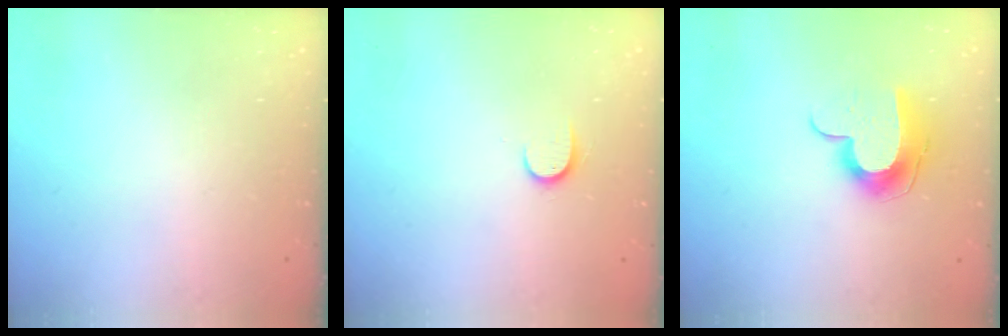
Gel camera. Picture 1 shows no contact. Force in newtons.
{"total": 6.3, "press": 6.3, "slide": 0.6}
{"total": 10.8, "press": 10.7, "slide": 1.0}